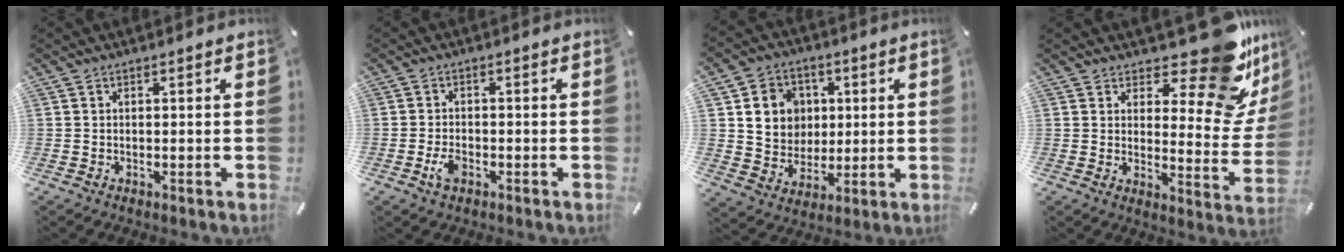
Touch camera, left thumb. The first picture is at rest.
{"total": 3.6, "force": [-1.6, 2.1, 2.5], "torque": [-0.062, 0.000, -0.032]}
{"total": 10.7, "force": [2.4, 10.0, 3.1], "torque": [-0.046, -0.001, 0.051]}
{"total": 15.9, "force": [11.0, 5.6, 10.0], "torque": [-0.117, -0.109, 0.180]}